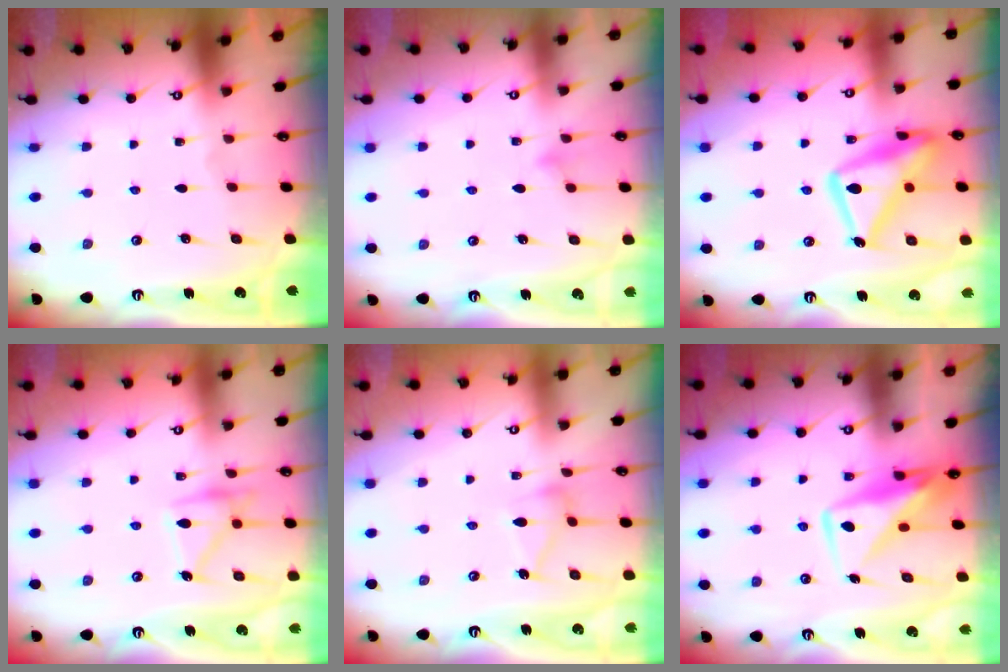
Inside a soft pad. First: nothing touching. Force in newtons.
{"total": 7.9, "press": 7.9, "slide": 0.6}
{"total": 18.8, "press": 18.7, "slide": 1.6}
{"total": 15.3, "press": 15.2, "slide": 1.0}
{"total": 10.8, "press": 10.8, "slide": 0.4}
{"total": 11.0, "press": 10.9, "slide": 0.9}